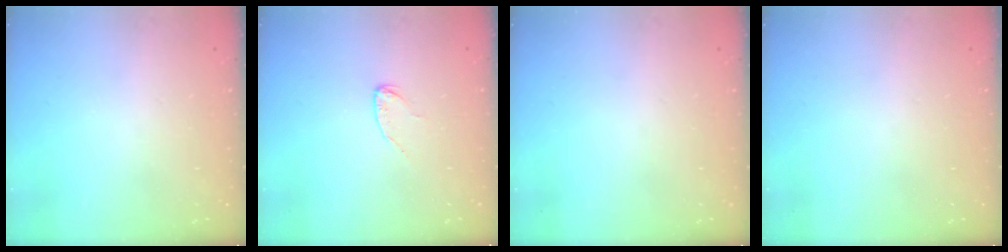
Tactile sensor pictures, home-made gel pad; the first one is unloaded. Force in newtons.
{"total": 3.5, "press": 3.5, "slide": 0.3}
{"total": 0.0}
{"total": 0.0}